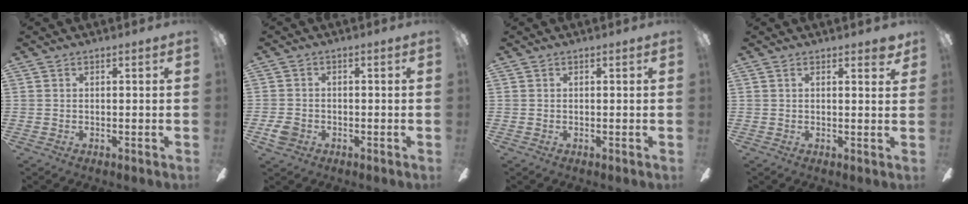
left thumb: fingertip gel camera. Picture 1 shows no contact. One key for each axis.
{"total": 3.6, "fx": -1.8, "fy": 2.9, "fz": 1.3, "tx": -0.040, "ty": 0.002, "tz": -0.037}
{"total": 0.0}
{"total": 2.1, "fx": 1.6, "fy": 0.6, "fz": 1.3, "tx": -0.004, "ty": -0.007, "tz": 0.022}